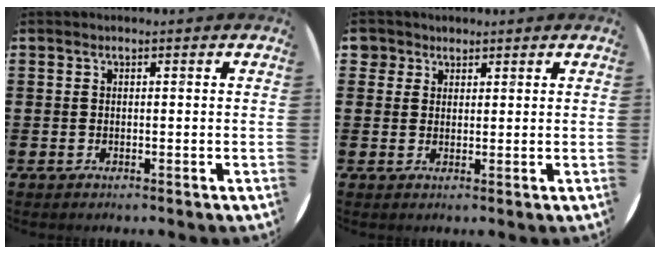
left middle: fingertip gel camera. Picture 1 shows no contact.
{"total": 2.1, "force": [1.6, 1.4, -0.1], "torque": [0.004, 0.003, 0.031]}